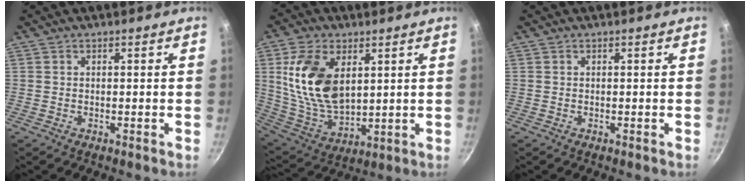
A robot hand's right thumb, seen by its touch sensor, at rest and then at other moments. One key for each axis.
{"total": 17.0, "fx": 4.5, "fy": 10.1, "fz": 12.8, "tx": -0.227, "ty": -0.029, "tz": 0.100}
{"total": 0.0}